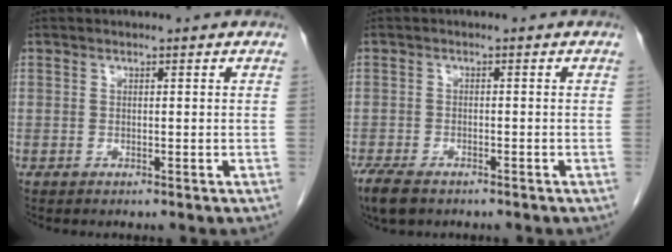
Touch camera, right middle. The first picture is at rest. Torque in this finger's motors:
{"motor_torque": [0.62, -0.43, 0.25, 0.06]}